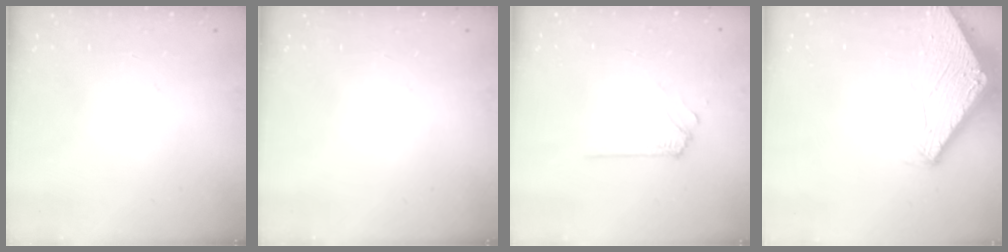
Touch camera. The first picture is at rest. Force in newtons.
{"total": 0.0}
{"total": 6.2, "press": 6.2, "slide": 0.9}
{"total": 2.8, "press": 2.8, "slide": 0.2}